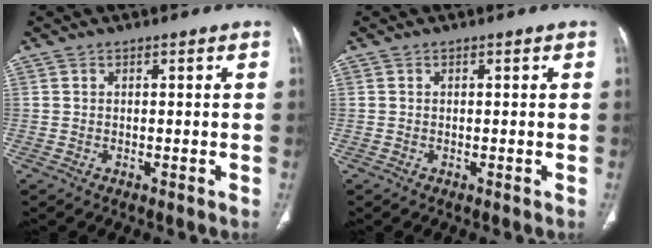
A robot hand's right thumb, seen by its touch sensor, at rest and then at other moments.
{"total": 0.0}